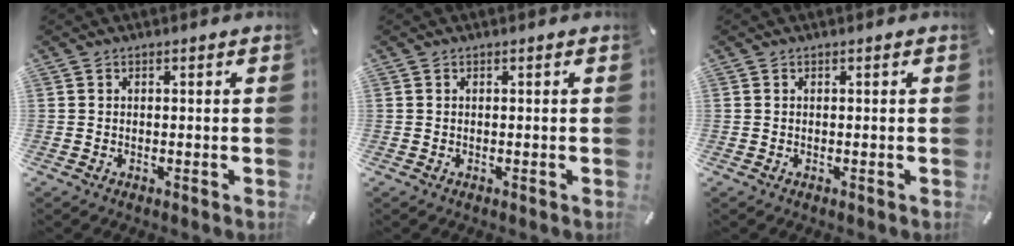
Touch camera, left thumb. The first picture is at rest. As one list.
[{"total": 0.0}, {"total": 0.0}]